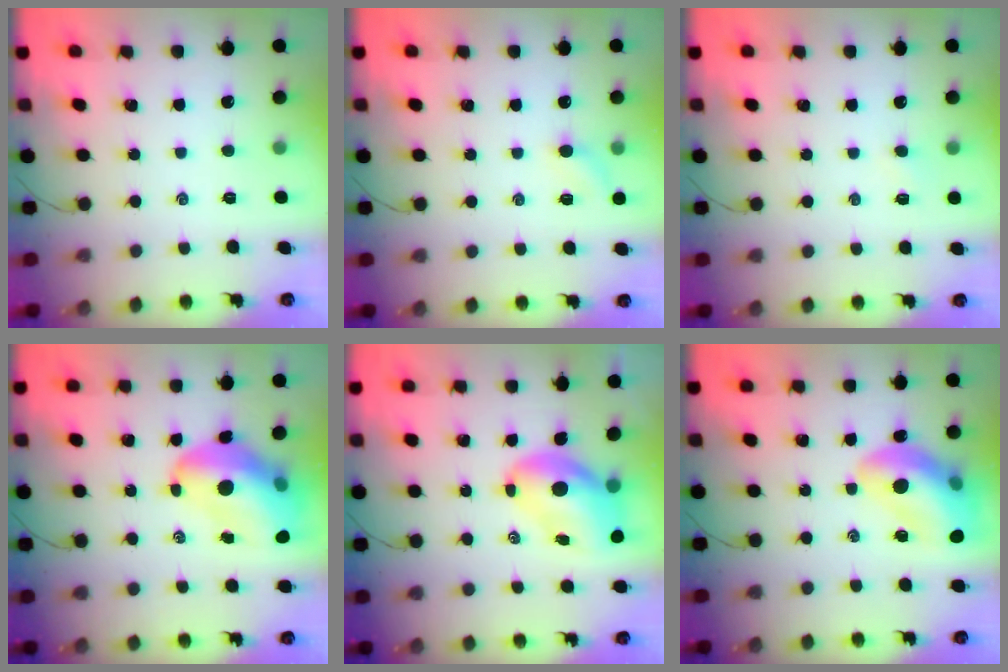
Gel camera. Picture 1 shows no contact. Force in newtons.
{"total": 5.5, "press": 5.4, "slide": 1.2}
{"total": 2.4, "press": 2.2, "slide": 0.8}
{"total": 16.6, "press": 15.9, "slide": 4.6}
{"total": 9.5, "press": 9.1, "slide": 2.6}
{"total": 17.5, "press": 17.1, "slide": 3.6}